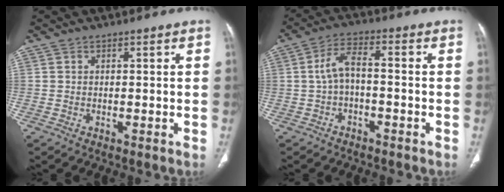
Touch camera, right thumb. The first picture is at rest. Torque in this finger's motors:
{"motor_torque": [-0.31, 0.33, -0.22, -0.14, 0.07]}